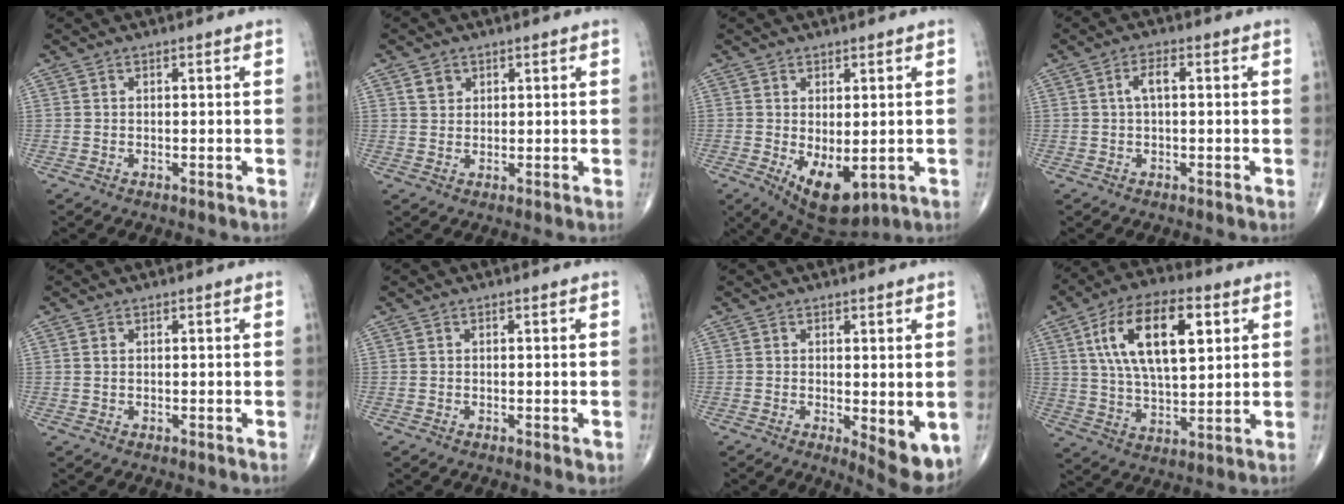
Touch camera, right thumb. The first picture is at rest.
{"total": 2.5, "force": [1.3, 2.0, 0.9], "torque": [-0.004, -0.007, 0.023]}
{"total": 10.2, "force": [-2.2, 5.2, 8.4], "torque": [-0.116, -0.011, -0.012]}
{"total": 2.9, "force": [0.4, 1.2, 2.6], "torque": [-0.053, 0.009, 0.004]}
{"total": 0.8, "force": [0.3, 0.5, 0.6], "torque": [-0.016, 0.004, 0.009]}
{"total": 0.8, "force": [-0.2, 0.4, 0.6], "torque": [-0.007, -0.002, -0.005]}
{"total": 6.9, "force": [-1.0, 2.5, 6.4], "torque": [-0.079, -0.019, -0.009]}
{"total": 18.1, "force": [5.9, 8.5, 14.9], "torque": [-0.250, -0.003, 0.104]}